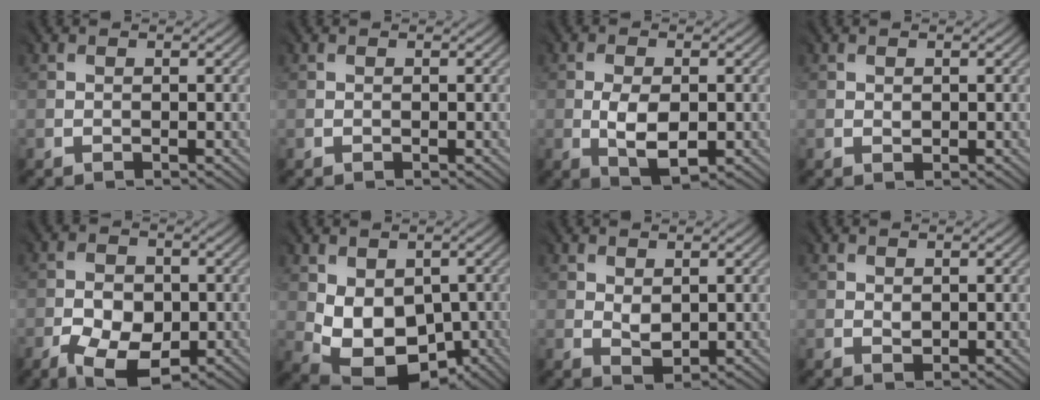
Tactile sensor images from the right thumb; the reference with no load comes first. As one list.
[{"total": 0.0}, {"total": 5.2, "force": [-1.2, 2.7, 4.3], "torque": [-0.090, -0.010, -0.016]}, {"total": 0.7, "force": [0.1, 0.6, 0.3], "torque": [-0.001, -0.001, 0.004]}, {"total": 8.0, "force": [-3.9, 4.5, 5.4], "torque": [-0.110, -0.016, -0.073]}, {"total": 9.0, "force": [-1.1, 6.5, 6.2], "torque": [-0.122, -0.025, -0.016]}, {"total": 2.1, "force": [0.6, 1.4, 1.5], "torque": [-0.030, -0.004, 0.017]}, {"total": 0.9, "force": [0.3, 0.7, 0.5], "torque": [-0.006, -0.004, 0.009]}]